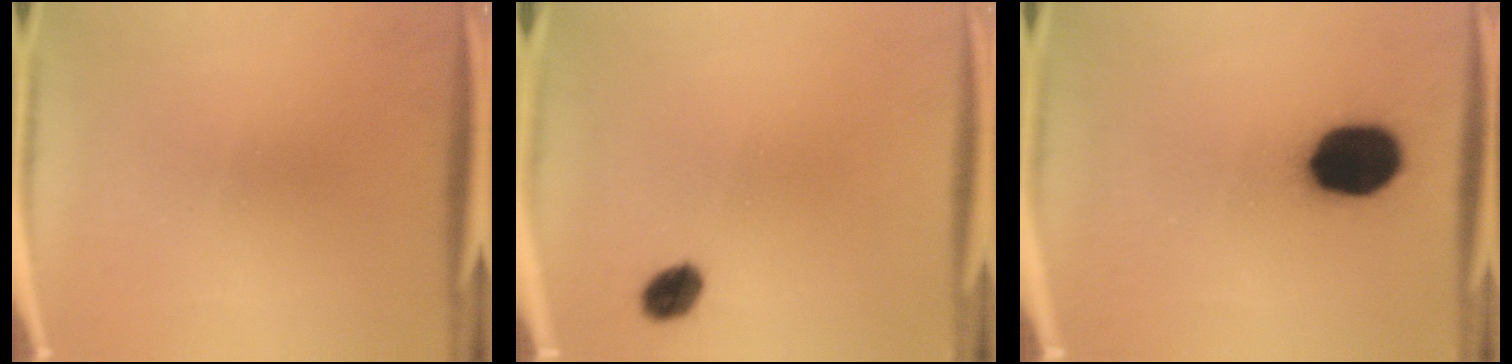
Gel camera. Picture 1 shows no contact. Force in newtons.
{"total": 4.3}
{"total": 17.2}